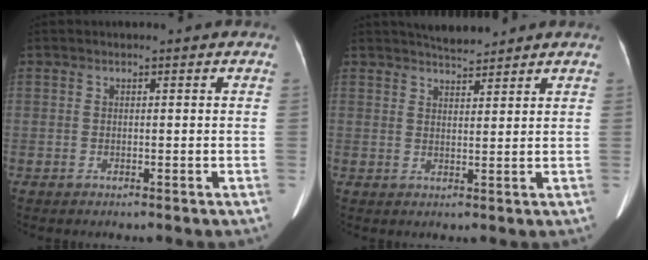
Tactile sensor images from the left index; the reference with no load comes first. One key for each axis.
{"total": 3.9, "fx": 3.7, "fy": 0.4, "fz": 1.1, "tx": -0.019, "ty": 0.011, "tz": 0.064}